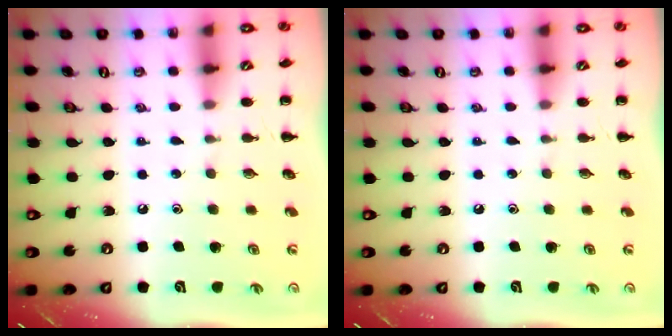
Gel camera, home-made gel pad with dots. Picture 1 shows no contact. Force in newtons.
{"total": 0.0}